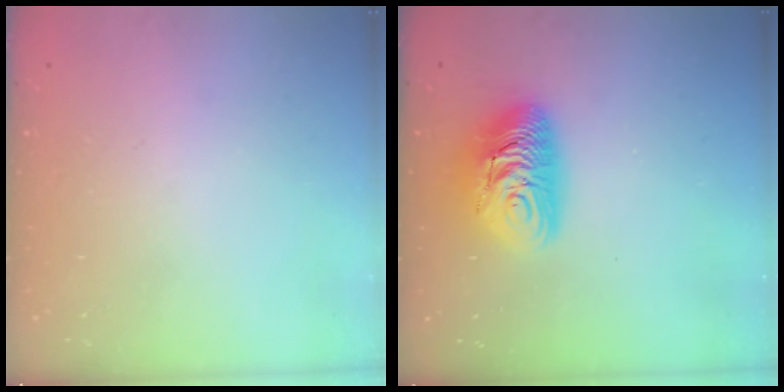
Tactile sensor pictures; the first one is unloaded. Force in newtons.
{"total": 12.0, "press": 11.9, "slide": 1.2}